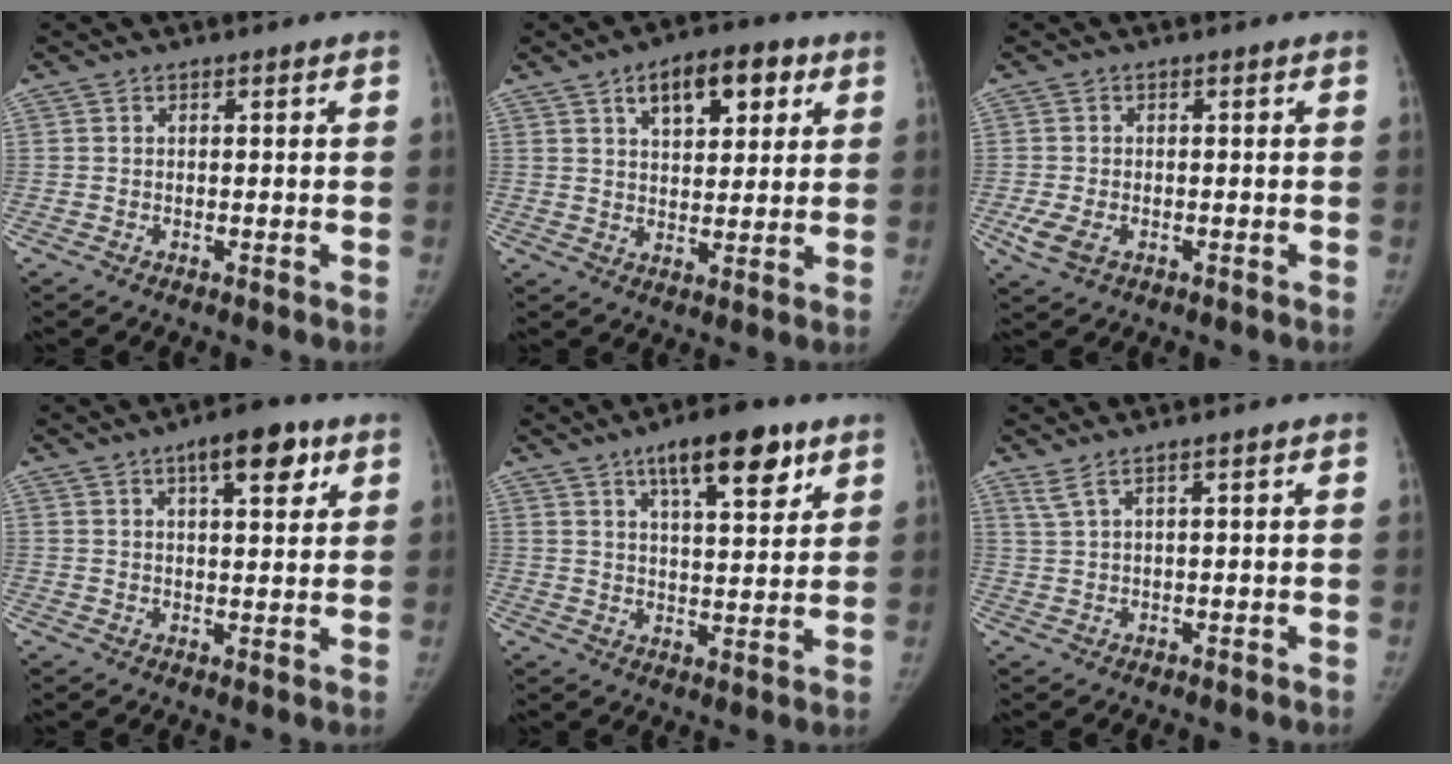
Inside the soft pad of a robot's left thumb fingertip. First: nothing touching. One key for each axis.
{"total": 10.9, "fx": 5.1, "fy": 5.6, "fz": 7.8, "tx": -0.084, "ty": -0.009, "tz": 0.075}
{"total": 3.9, "fx": -1.5, "fy": 2.4, "fz": 2.7, "tx": -0.065, "ty": -0.002, "tz": -0.026}
{"total": 8.4, "fx": 4.4, "fy": 3.2, "fz": 6.4, "tx": -0.070, "ty": -0.015, "tz": 0.060}
{"total": 12.4, "fx": 7.3, "fy": 4.3, "fz": 9.1, "tx": -0.110, "ty": -0.032, "tz": 0.112}
{"total": 2.3, "fx": 1.6, "fy": -0.3, "fz": 1.6, "tx": -0.043, "ty": -0.001, "tz": 0.041}